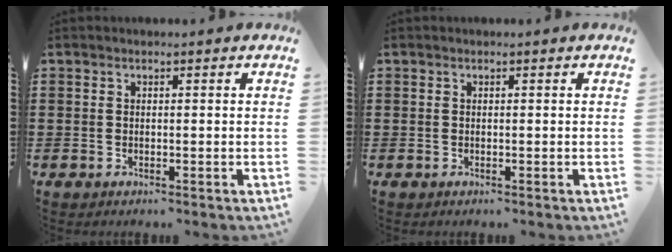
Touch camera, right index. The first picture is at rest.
{"total": 0.0}